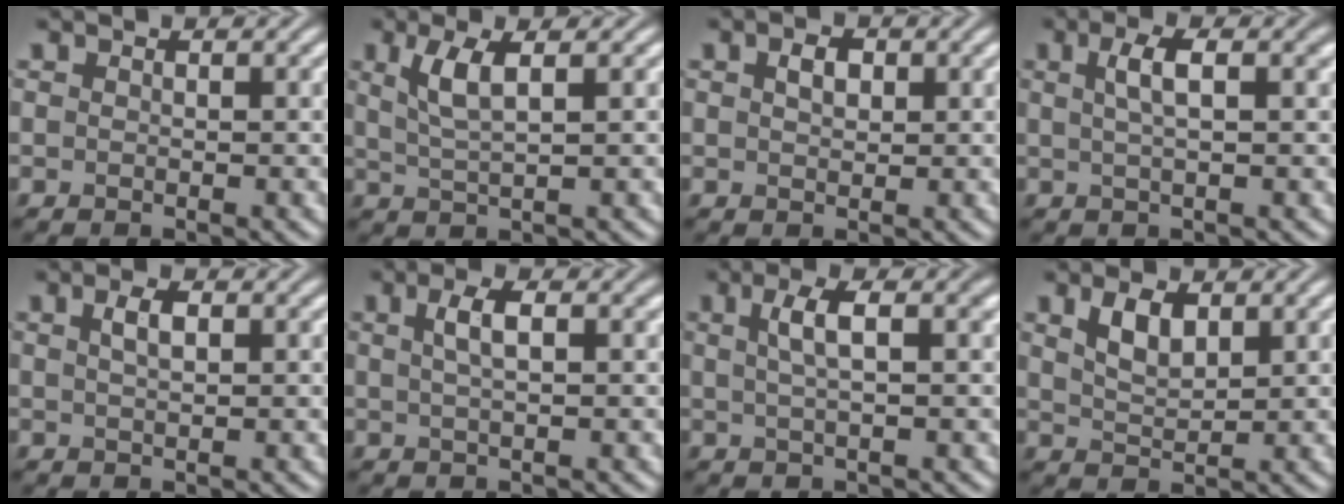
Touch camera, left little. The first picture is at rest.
{"total": 3.3, "force": [1.2, 0.8, 2.9], "torque": [-0.062, 0.000, 0.027]}
{"total": 1.9, "force": [0.6, 1.2, 1.3], "torque": [-0.025, 0.003, 0.010]}
{"total": 3.1, "force": [0.9, 1.0, 2.8], "torque": [-0.041, 0.008, 0.014]}
{"total": 2.0, "force": [0.8, 0.8, 1.6], "torque": [-0.032, 0.004, 0.015]}
{"total": 2.8, "force": [0.9, 0.9, 2.5], "torque": [-0.038, 0.008, 0.015]}
{"total": 3.6, "force": [1.0, 1.1, 3.3], "torque": [-0.049, 0.010, 0.015]}
{"total": 3.0, "force": [1.6, 1.5, 2.1], "torque": [-0.046, 0.000, 0.034]}